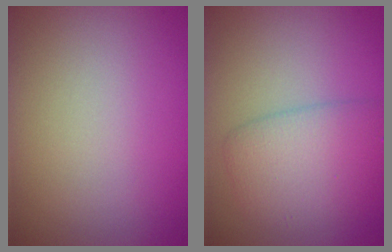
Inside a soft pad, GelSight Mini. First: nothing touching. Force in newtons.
{"total": 4.3, "press": 4.3, "slide": 0.0}